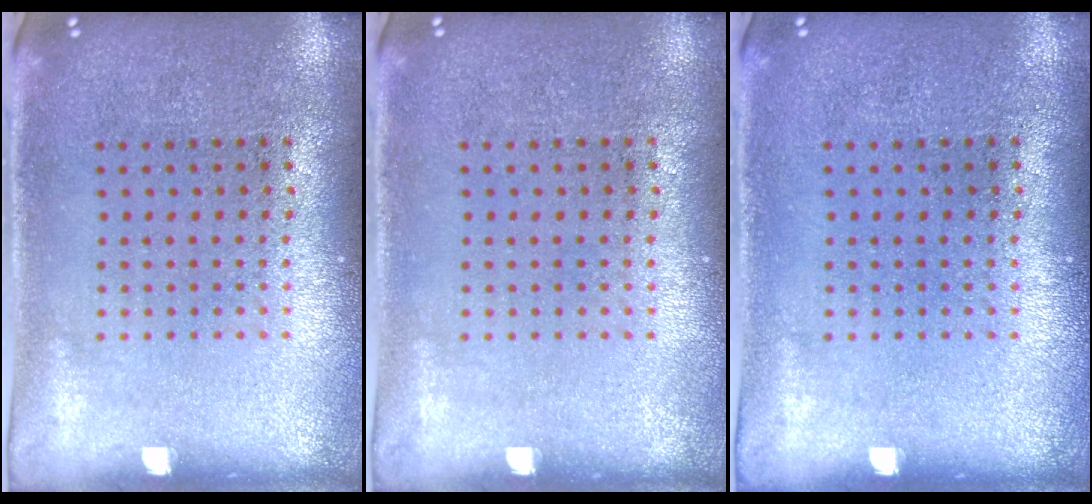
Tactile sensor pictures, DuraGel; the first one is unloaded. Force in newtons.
{"total": 0.0}
{"total": 0.0}